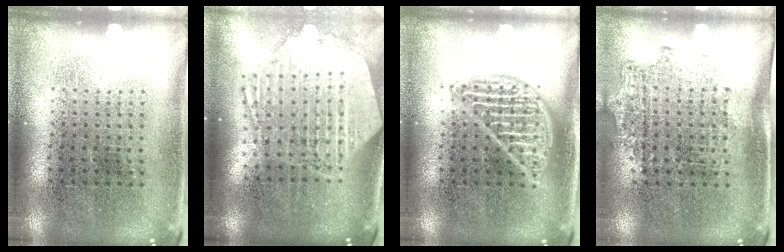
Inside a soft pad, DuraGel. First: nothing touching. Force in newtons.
{"total": 2.7, "press": 2.2, "slide": 1.5}
{"total": 2.1, "press": 2.1, "slide": 0.3}
{"total": 1.4, "press": 1.1, "slide": 0.9}